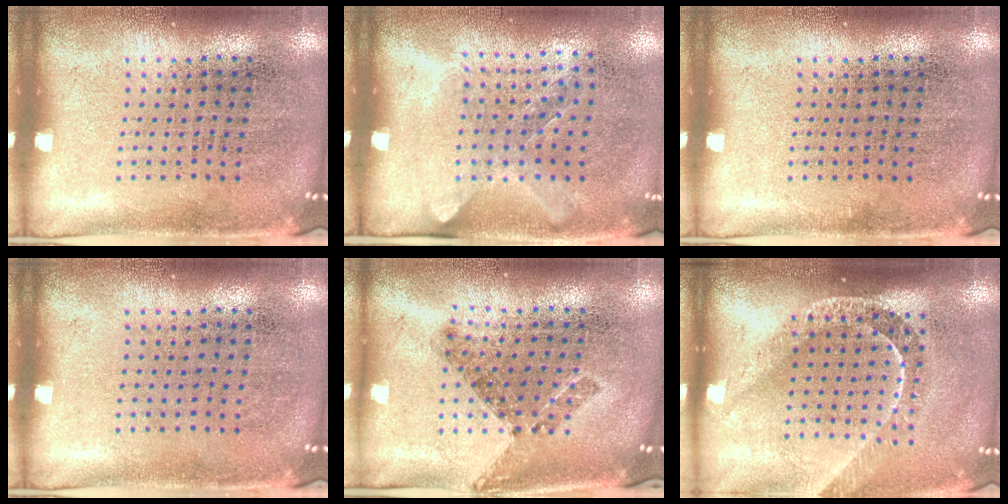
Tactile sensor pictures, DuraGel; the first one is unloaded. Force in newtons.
{"total": 1.2, "press": 1.0, "slide": 0.7}
{"total": 0.0}
{"total": 0.0}
{"total": 0.7, "press": 0.7, "slide": 0.3}
{"total": 2.1, "press": 1.6, "slide": 1.3}